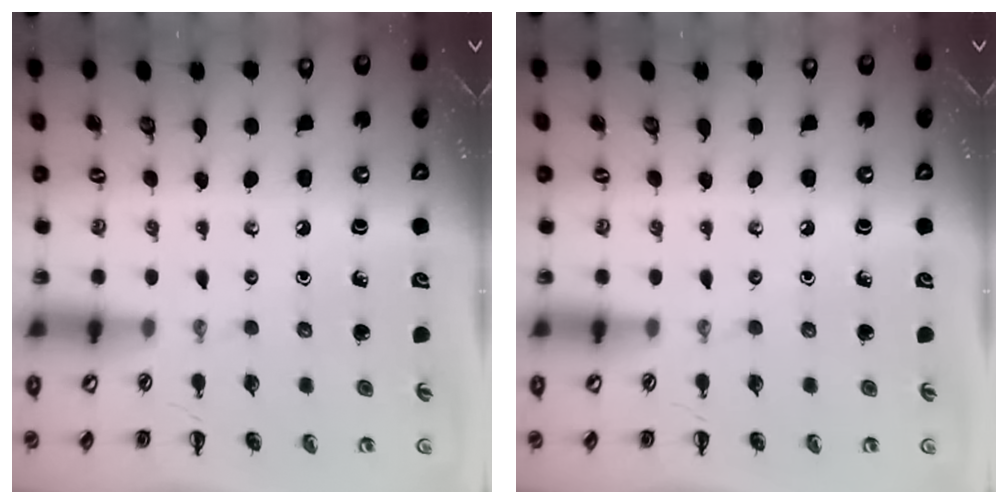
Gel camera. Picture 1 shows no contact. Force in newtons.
{"total": 0.0}